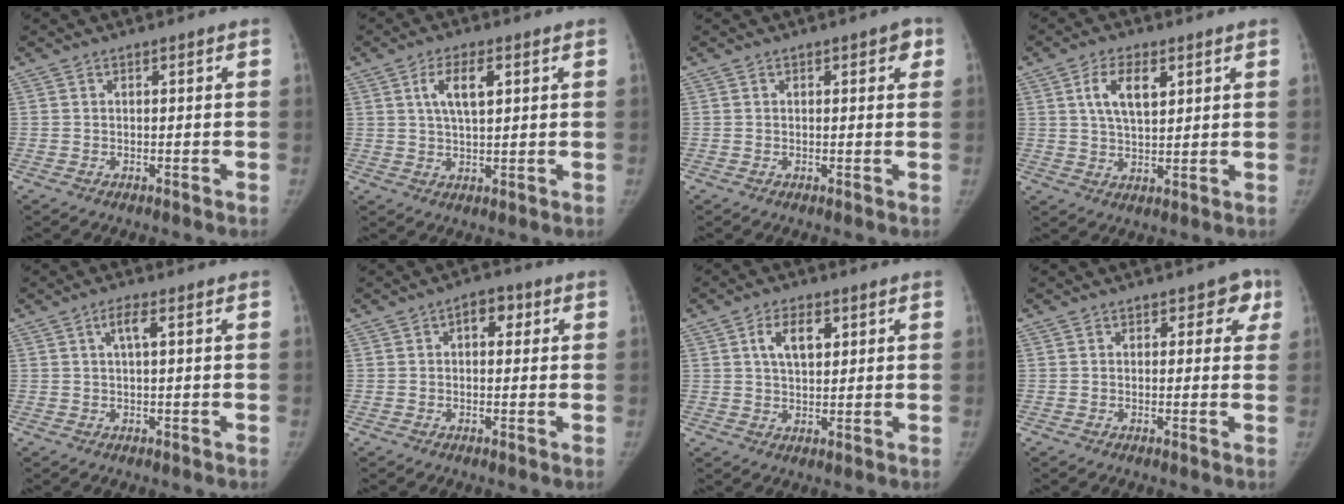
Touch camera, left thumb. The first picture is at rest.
{"total": 6.4, "force": [2.2, 2.6, 5.4], "torque": [-0.094, -0.002, 0.042]}
{"total": 2.3, "force": [1.0, 1.2, 1.6], "torque": [-0.002, 0.001, 0.006]}
{"total": 7.5, "force": [3.0, 3.7, 5.7], "torque": [-0.093, -0.010, 0.056]}
{"total": 2.8, "force": [0.8, 0.6, 2.6], "torque": [-0.053, 0.010, 0.016]}
{"total": 4.1, "force": [1.2, 2.6, 2.9], "torque": [-0.018, 0.005, 0.008]}
{"total": 6.2, "force": [2.3, 3.5, 4.6], "torque": [-0.064, -0.004, 0.041]}
{"total": 4.0, "force": [1.6, 2.9, 2.3], "torque": [0.019, 0.000, 0.007]}